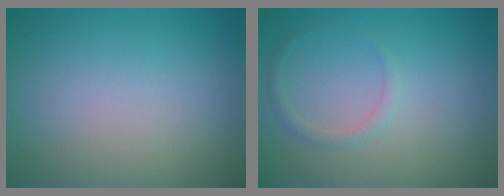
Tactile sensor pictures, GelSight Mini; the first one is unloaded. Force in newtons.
{"total": 0.9, "press": 0.9, "slide": 0.1}